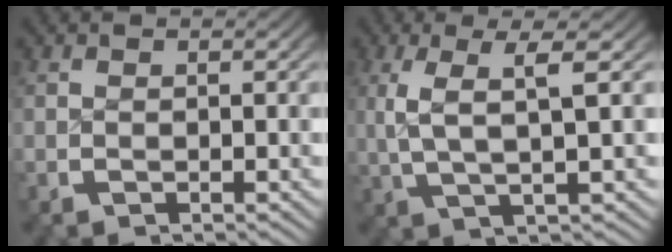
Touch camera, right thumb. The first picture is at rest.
{"total": 5.9, "force": [1.5, 2.0, 5.4], "torque": [-0.110, 0.001, 0.030]}